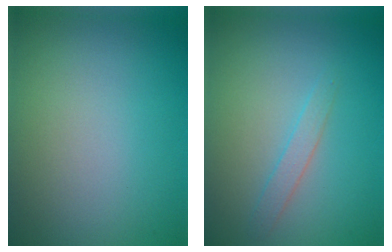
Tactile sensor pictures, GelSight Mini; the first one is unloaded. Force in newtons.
{"total": 1.3, "press": 1.3, "slide": 0.0}